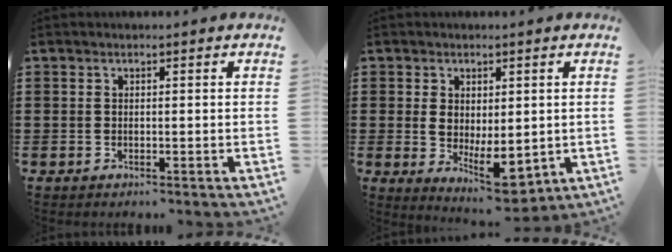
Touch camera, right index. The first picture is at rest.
{"total": 5.7, "force": [-0.1, 3.4, 4.6], "torque": [-0.080, 0.009, 0.000]}